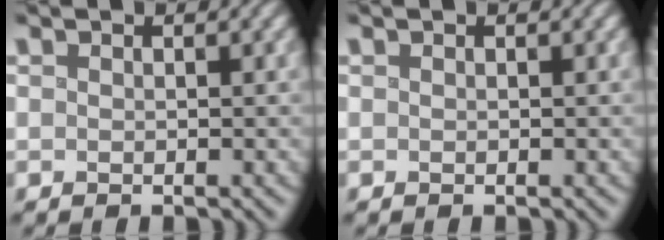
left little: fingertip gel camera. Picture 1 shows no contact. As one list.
[{"total": 0.0}]